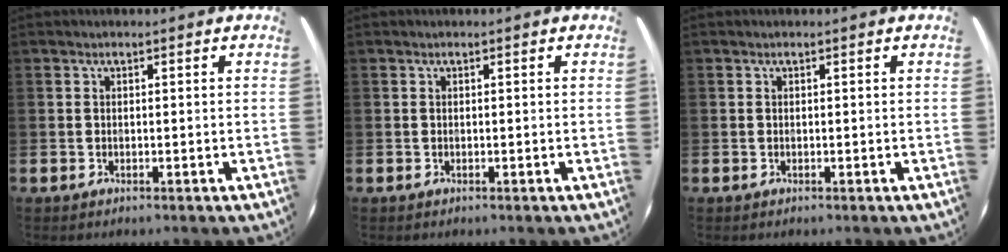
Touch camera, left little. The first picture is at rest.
{"total": 0.0}
{"total": 0.0}